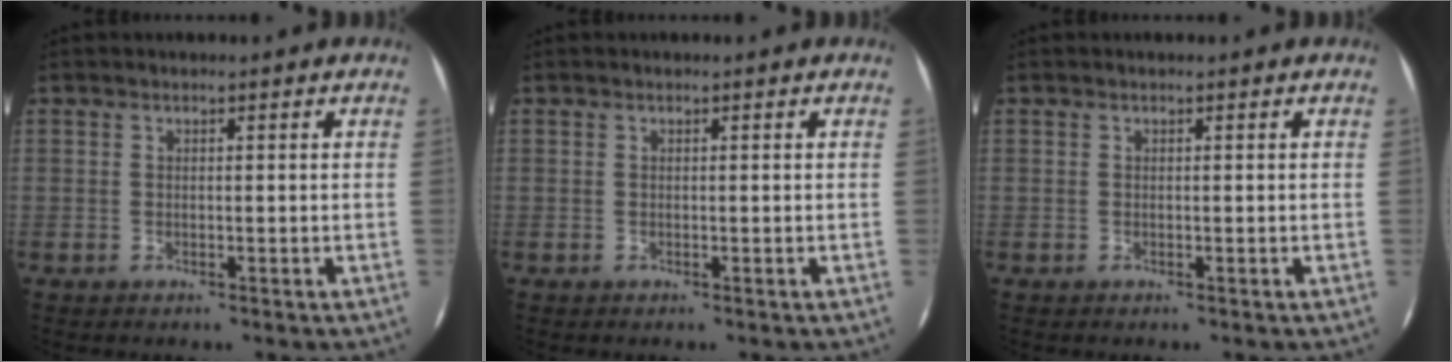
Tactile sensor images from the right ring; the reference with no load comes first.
{"total": 0.0}
{"total": 0.0}